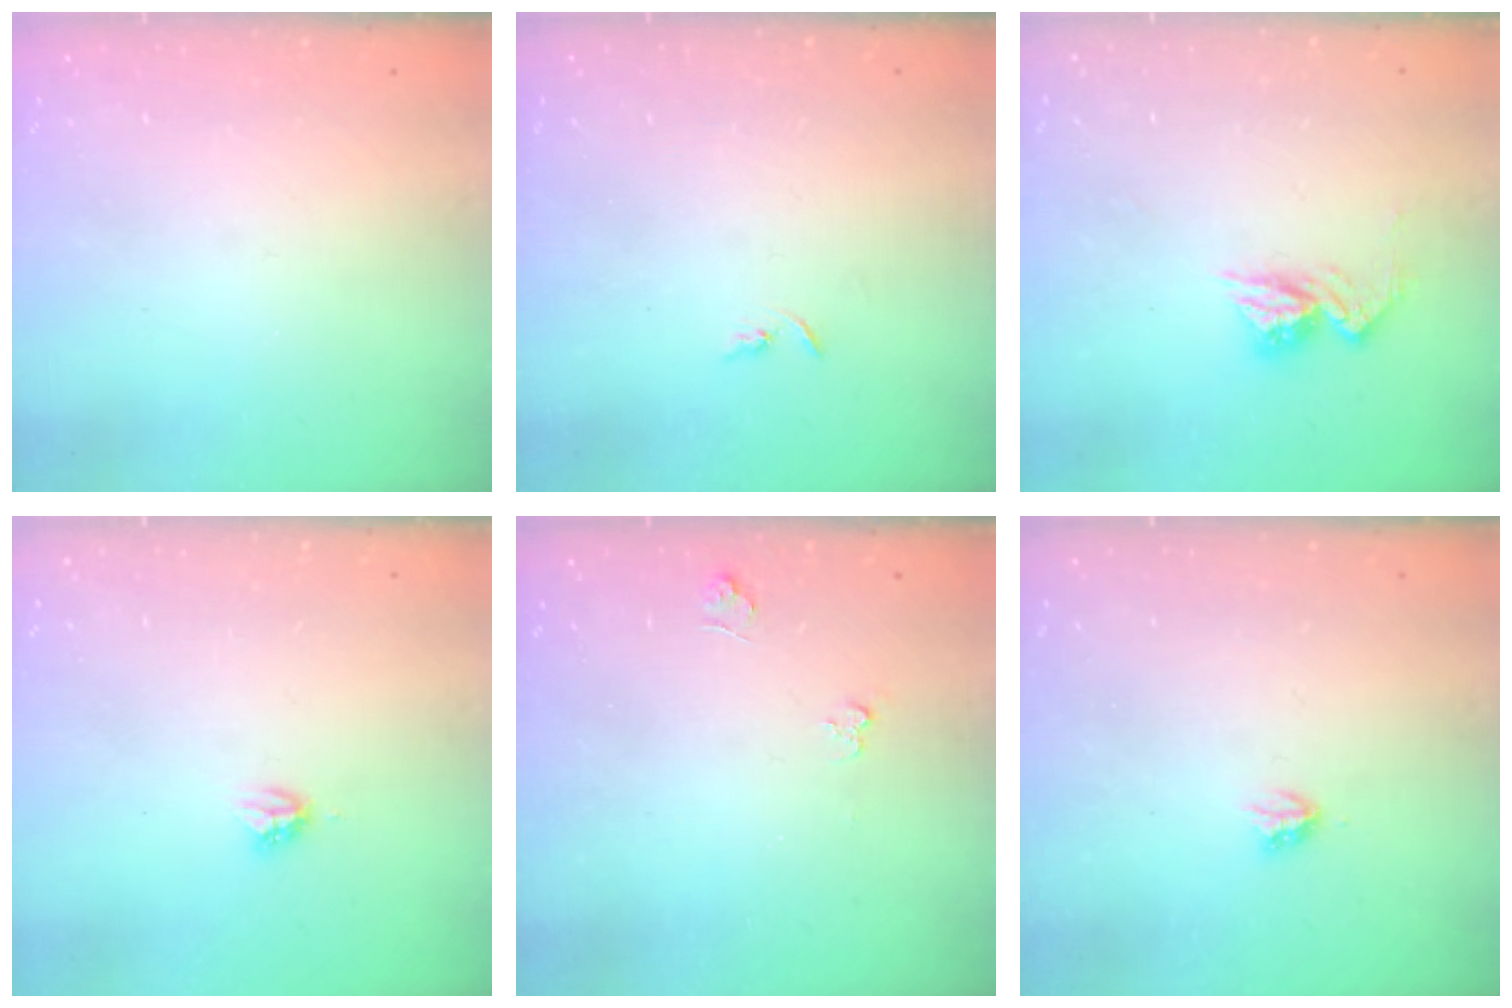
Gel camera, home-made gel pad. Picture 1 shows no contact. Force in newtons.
{"total": 2.2, "press": 2.2, "slide": 0.2}
{"total": 9.6, "press": 9.6, "slide": 0.8}
{"total": 3.9, "press": 3.9, "slide": 0.5}
{"total": 3.6, "press": 3.6, "slide": 0.4}
{"total": 2.9, "press": 2.9, "slide": 0.5}